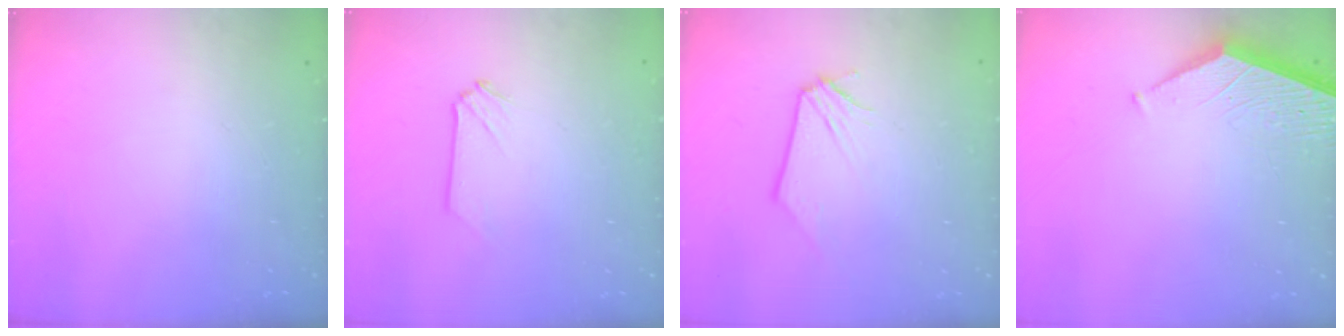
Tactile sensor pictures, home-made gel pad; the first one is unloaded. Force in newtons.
{"total": 0.0}
{"total": 0.0}
{"total": 3.4, "press": 3.4, "slide": 0.4}